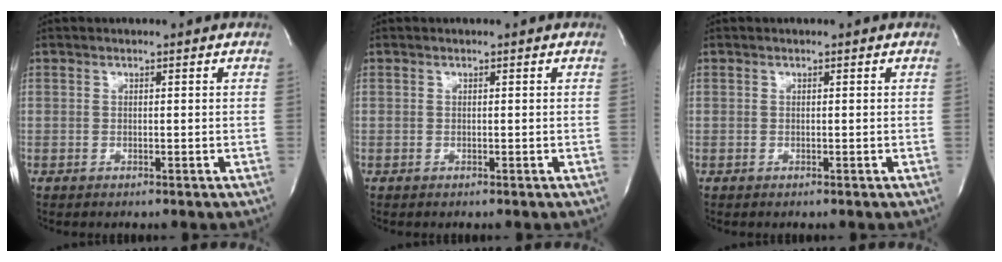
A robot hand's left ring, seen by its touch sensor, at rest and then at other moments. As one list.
[{"total": 0.0}, {"total": 0.0}]